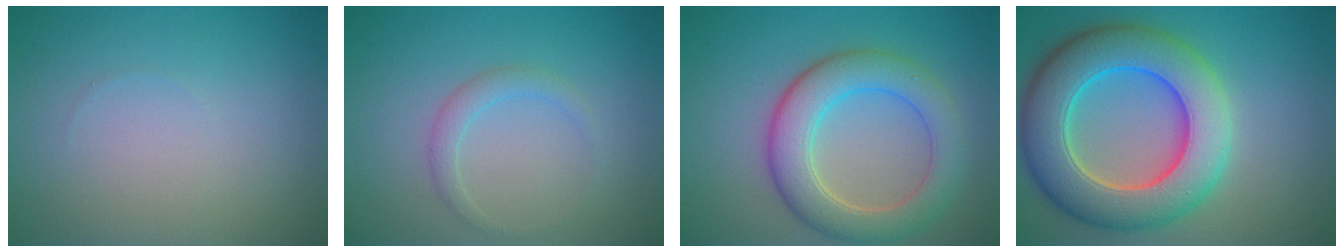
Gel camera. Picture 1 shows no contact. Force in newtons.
{"total": 1.5, "press": 1.5, "slide": 0.1}
{"total": 6.4, "press": 6.4, "slide": 0.4}
{"total": 10.6, "press": 10.6, "slide": 0.2}